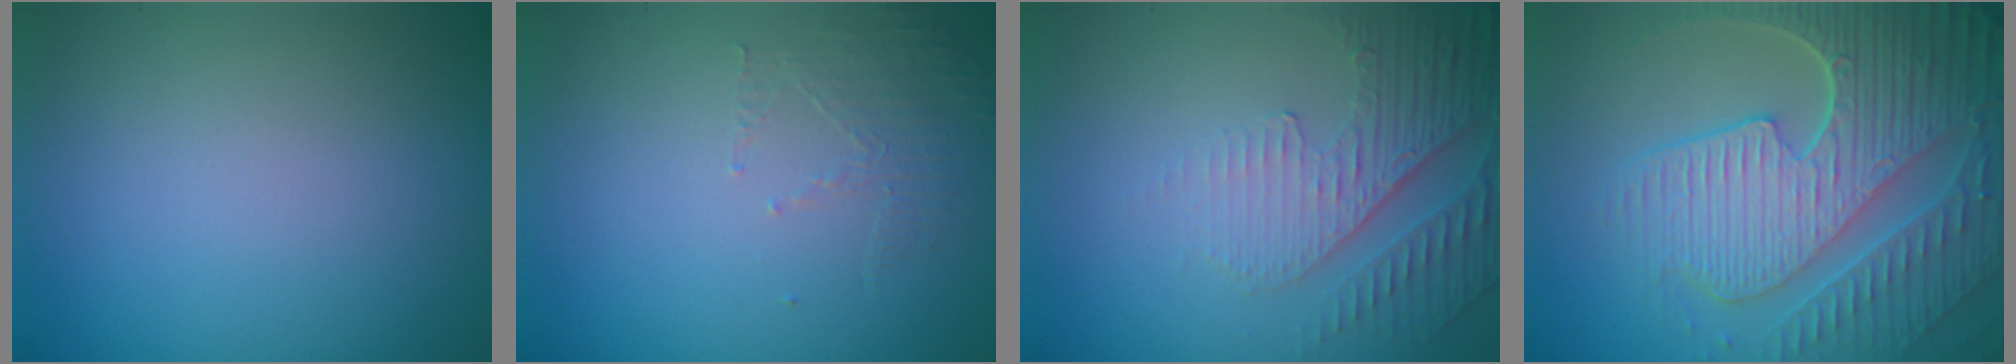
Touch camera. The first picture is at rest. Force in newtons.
{"total": 1.5, "press": 0.5, "slide": 1.4}
{"total": 5.0, "press": 3.4, "slide": 3.7}
{"total": 10.0, "press": 6.6, "slide": 7.5}